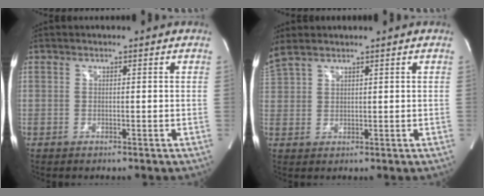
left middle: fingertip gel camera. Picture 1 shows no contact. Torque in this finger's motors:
{"motor_torque": [0.53, -0.18, 1.06, 0.21]}